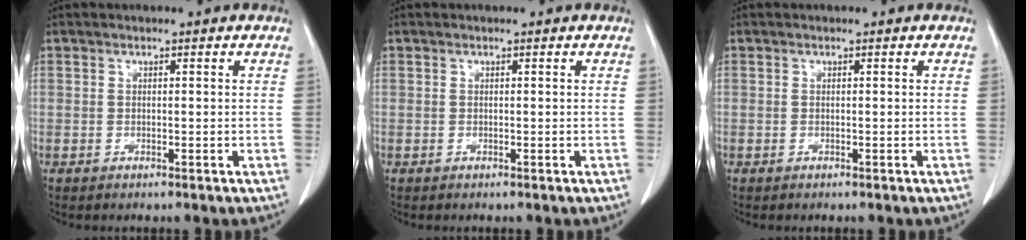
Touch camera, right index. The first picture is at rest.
{"total": 0.0}
{"total": 0.0}